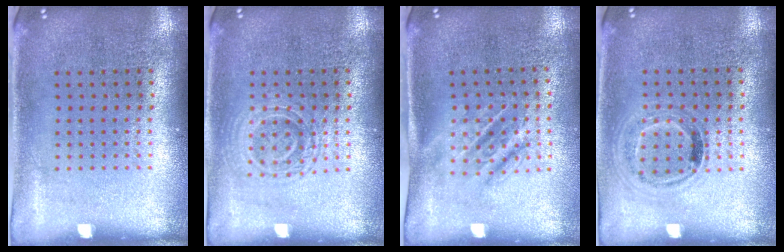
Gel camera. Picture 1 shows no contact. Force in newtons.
{"total": 1.1, "press": 1.0, "slide": 0.3}
{"total": 1.6, "press": 1.3, "slide": 1.0}
{"total": 0.9, "press": 0.8, "slide": 0.4}